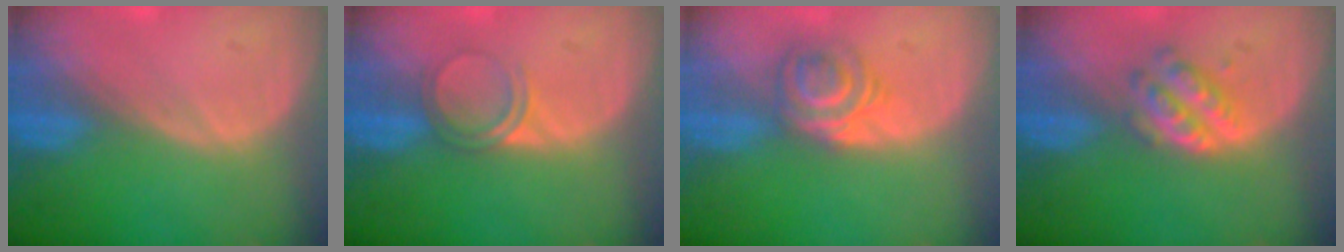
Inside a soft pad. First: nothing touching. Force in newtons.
{"total": 3.2, "press": 2.9, "slide": 1.2}
{"total": 6.1, "press": 5.2, "slide": 3.3}
{"total": 5.0, "press": 4.4, "slide": 2.4}